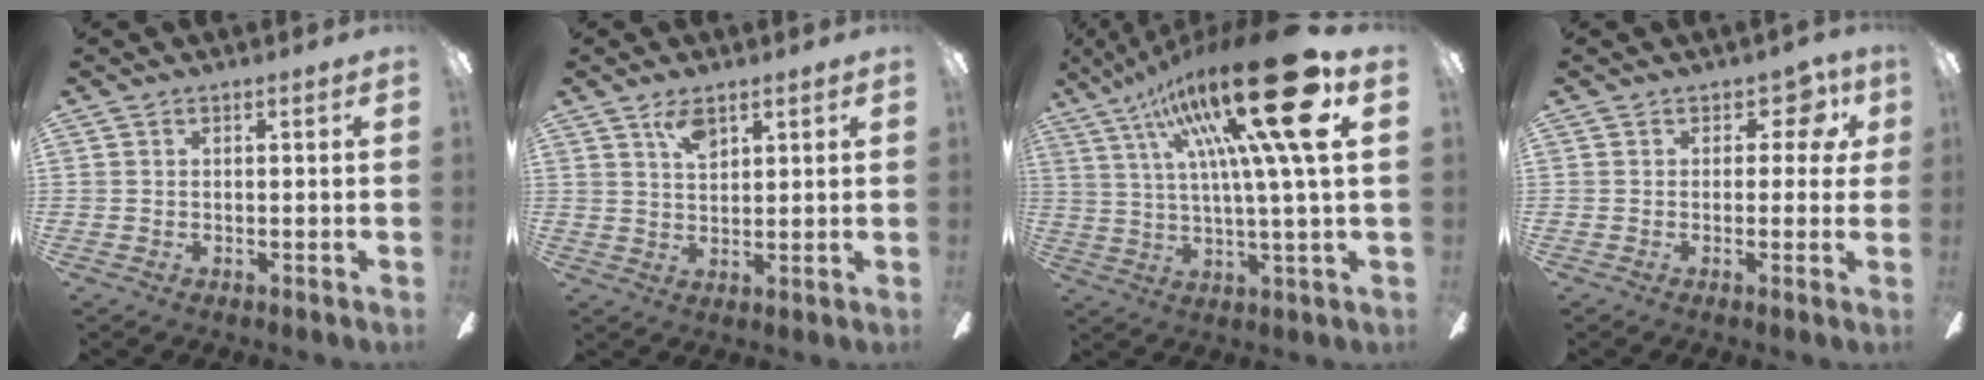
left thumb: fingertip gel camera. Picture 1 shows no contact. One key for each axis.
{"total": 4.8, "fx": 3.2, "fy": 2.0, "fz": 2.9, "tx": -0.048, "ty": -0.003, "tz": 0.054}
{"total": 27.2, "fx": 11.4, "fy": 4.9, "fz": 24.3, "tx": -0.408, "ty": -0.058, "tz": 0.167}
{"total": 5.4, "fx": 2.1, "fy": 3.7, "fz": 3.2, "tx": -0.030, "ty": -0.008, "tz": 0.030}